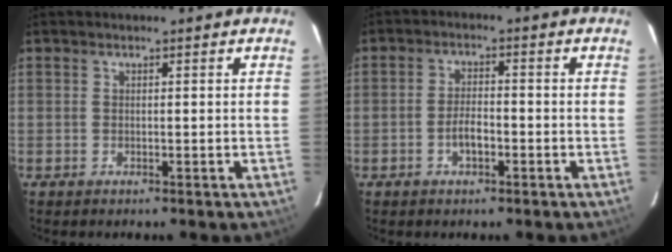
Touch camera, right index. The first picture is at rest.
{"total": 3.9, "force": [-1.8, 1.6, 3.1], "torque": [-0.064, 0.006, -0.031]}